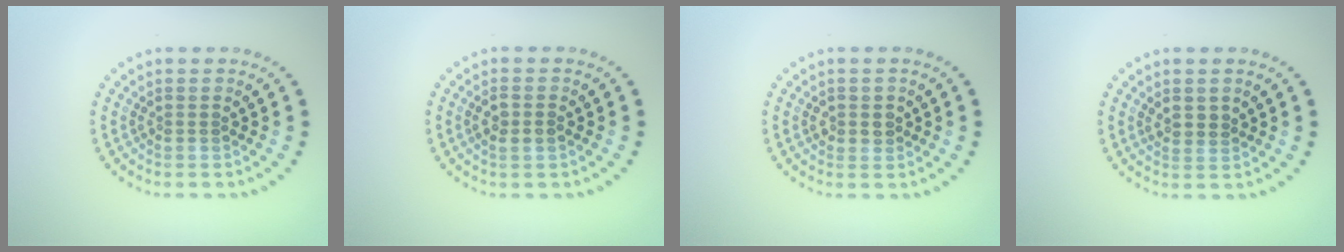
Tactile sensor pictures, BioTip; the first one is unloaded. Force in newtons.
{"total": 1.6, "press": 1.5, "slide": 0.4}
{"total": 1.5, "press": 1.4, "slide": 0.6}
{"total": 1.1, "press": 0.9, "slide": 0.6}